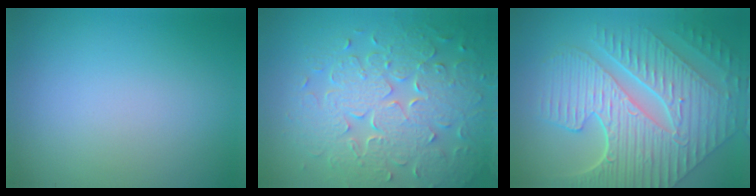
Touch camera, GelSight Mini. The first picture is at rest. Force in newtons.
{"total": 8.1, "press": 5.9, "slide": 5.6}
{"total": 10.3, "press": 7.2, "slide": 7.3}